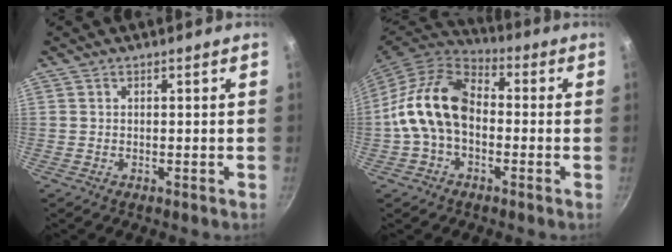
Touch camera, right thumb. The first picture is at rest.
{"total": 14.5, "force": [-1.0, 9.9, 10.6], "torque": [-0.177, 0.037, -0.037]}